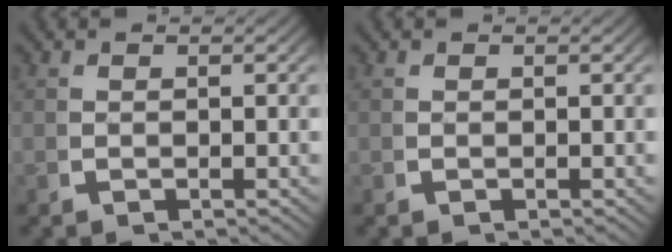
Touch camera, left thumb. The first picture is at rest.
{"total": 0.0}